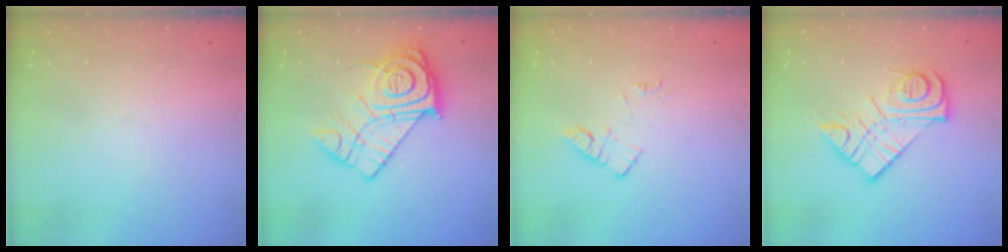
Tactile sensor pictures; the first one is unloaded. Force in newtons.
{"total": 16.1, "press": 16.1, "slide": 1.1}
{"total": 8.3, "press": 8.3, "slide": 0.6}
{"total": 14.1, "press": 14.1, "slide": 1.0}